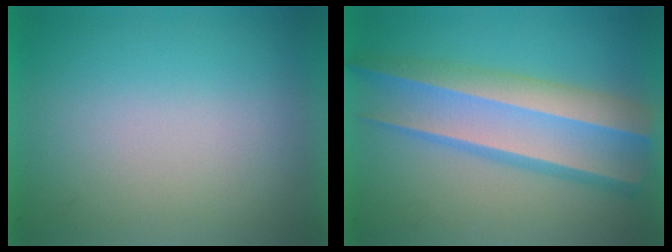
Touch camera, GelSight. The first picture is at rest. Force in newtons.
{"total": 6.6}